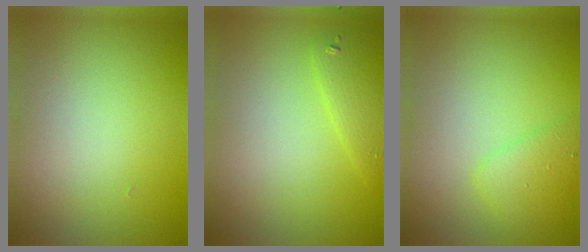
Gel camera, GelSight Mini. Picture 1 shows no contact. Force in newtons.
{"total": 2.1, "press": 2.1, "slide": 0.2}
{"total": 2.4, "press": 2.4, "slide": 0.2}